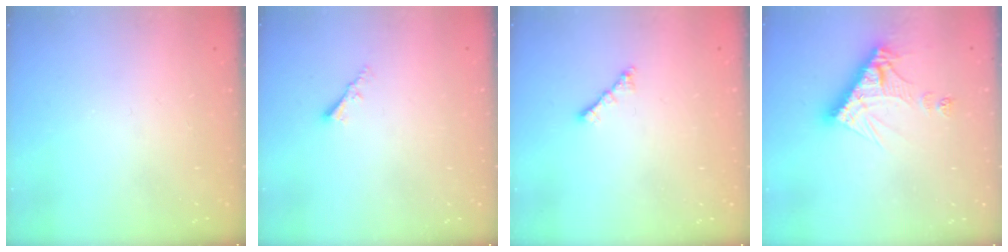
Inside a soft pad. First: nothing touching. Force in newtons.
{"total": 2.2, "press": 2.2, "slide": 0.4}
{"total": 1.8, "press": 1.8, "slide": 0.5}
{"total": 11.2, "press": 11.2, "slide": 1.0}